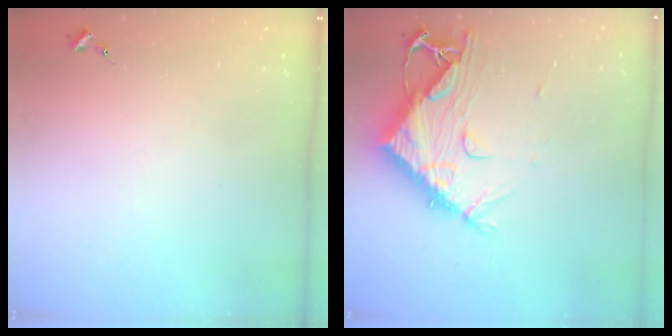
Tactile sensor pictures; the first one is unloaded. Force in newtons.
{"total": 13.2, "press": 13.1, "slide": 1.4}